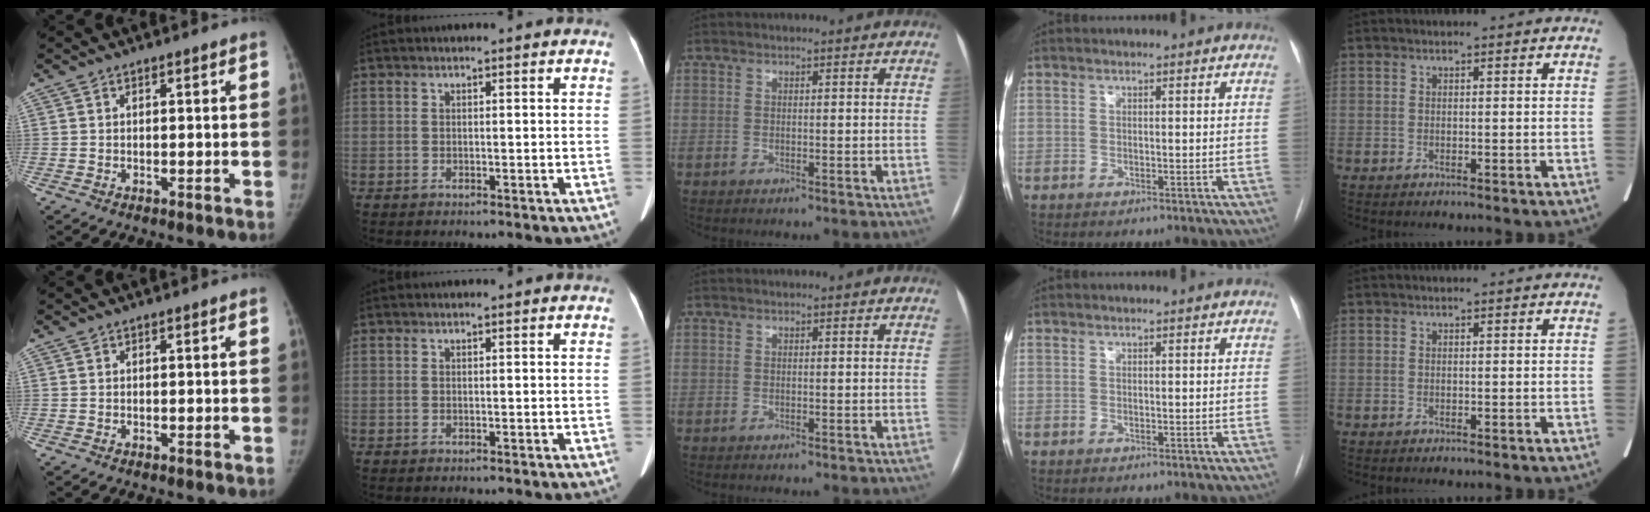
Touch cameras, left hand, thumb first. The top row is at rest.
{}